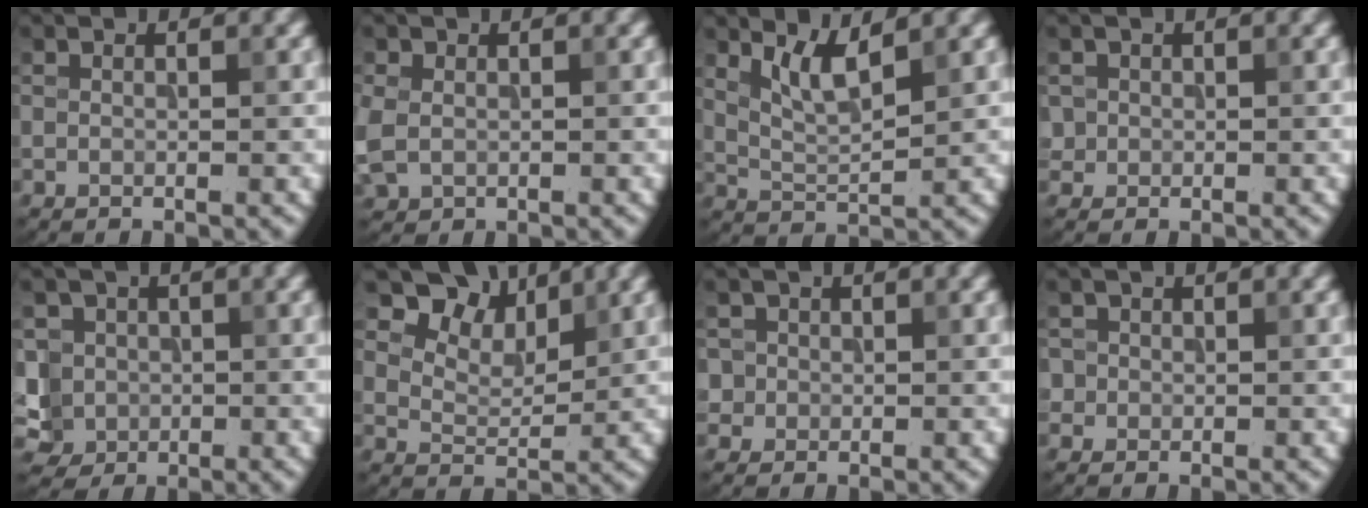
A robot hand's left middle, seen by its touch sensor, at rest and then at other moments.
{"total": 3.3, "force": [-0.1, 2.7, 1.9], "torque": [-0.052, -0.004, -0.001]}
{"total": 3.2, "force": [2.0, 0.7, 2.5], "torque": [-0.054, -0.008, 0.044]}
{"total": 1.1, "force": [0.1, 1.1, 0.0], "torque": [0.012, -0.004, 0.003]}
{"total": 5.0, "force": [-1.0, 4.5, 1.9], "torque": [-0.032, 0.013, -0.029]}
{"total": 5.0, "force": [3.5, 2.8, 2.3], "torque": [-0.039, 0.000, 0.058]}
{"total": 2.1, "force": [0.4, 2.0, 0.4], "torque": [0.005, 0.005, 0.009]}
{"total": 1.6, "force": [0.3, 1.6, 0.3], "torque": [0.008, 0.005, 0.005]}